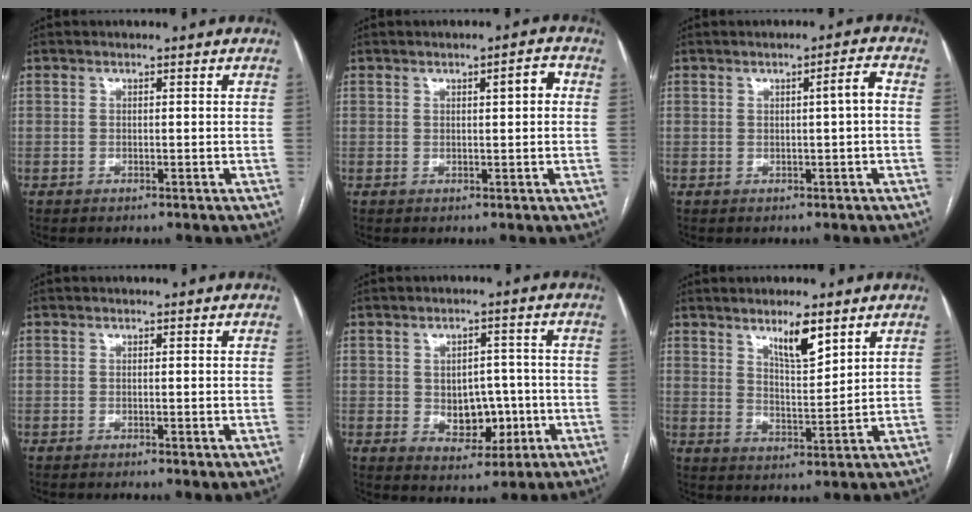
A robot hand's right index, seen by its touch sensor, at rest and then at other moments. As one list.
[{"total": 2.7, "force": [0.6, 0.6, 2.5], "torque": [-0.034, 0.008, 0.008]}, {"total": 2.5, "force": [0.1, -0.1, 2.5], "torque": [-0.035, 0.004, 0.002]}, {"total": 1.0, "force": [-0.3, 0.2, 1.0], "torque": [-0.015, -0.004, -0.004]}, {"total": 6.8, "force": [-1.0, 4.8, 4.7], "torque": [-0.062, 0.010, 0.000]}, {"total": 6.3, "force": [4.2, 1.3, 4.5], "torque": [-0.080, -0.007, 0.074]}]